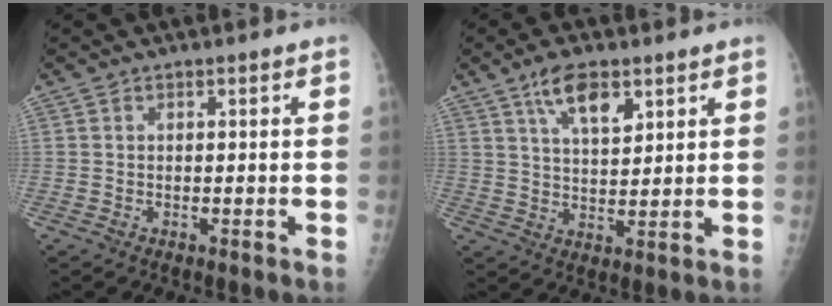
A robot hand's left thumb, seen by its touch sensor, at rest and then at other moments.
{"total": 7.8, "force": [4.4, 3.3, 5.4], "torque": [-0.078, -0.022, 0.080]}